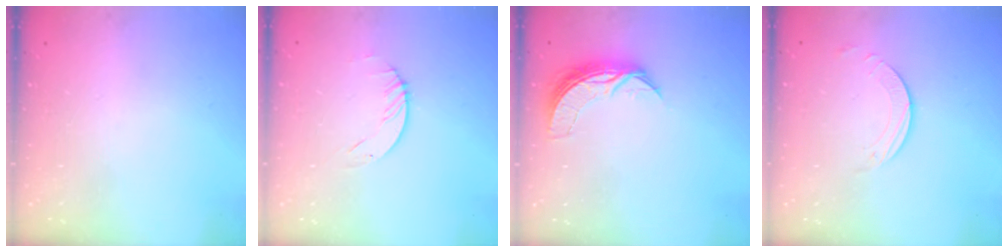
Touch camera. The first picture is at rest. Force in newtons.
{"total": 1.2, "press": 1.2, "slide": 0.2}
{"total": 7.7, "press": 7.7, "slide": 0.0}
{"total": 2.5, "press": 2.5, "slide": 0.2}